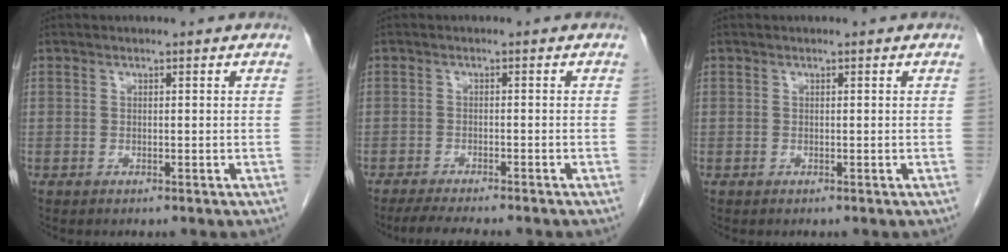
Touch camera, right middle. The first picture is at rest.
{"total": 6.1, "force": [-5.3, 0.2, 3.1], "torque": [-0.049, -0.018, -0.082]}
{"total": 0.0}